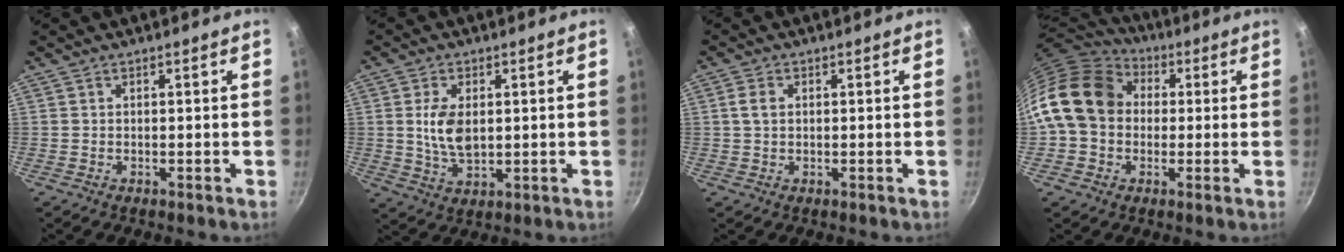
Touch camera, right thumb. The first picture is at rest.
{"total": 7.5, "force": [1.1, 4.4, 6.0], "torque": [-0.110, -0.013, 0.023]}
{"total": 2.7, "force": [0.5, 2.0, 1.8], "torque": [-0.031, 0.005, 0.008]}
{"total": 17.8, "force": [1.8, 14.4, 10.3], "torque": [-0.172, 0.039, 0.018]}